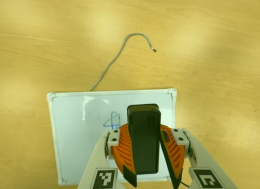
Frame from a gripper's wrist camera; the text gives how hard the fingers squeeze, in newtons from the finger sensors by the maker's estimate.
{"total": 9.9, "left": 10.4, "right": 9.5}